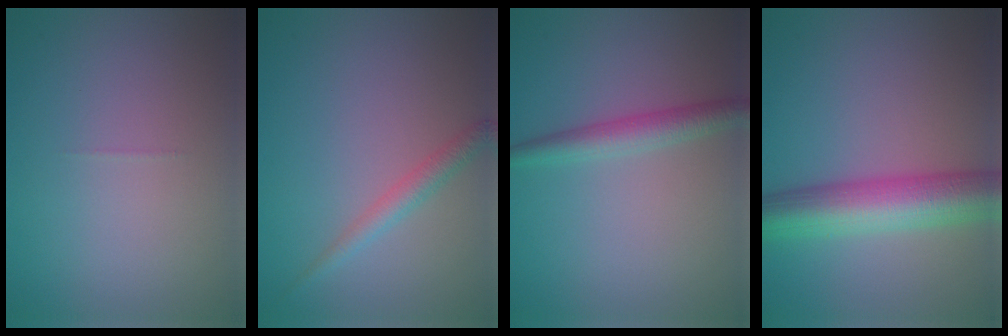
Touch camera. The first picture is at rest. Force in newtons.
{"total": 1.9, "press": 1.9, "slide": 0.1}
{"total": 2.7, "press": 2.7, "slide": 0.0}
{"total": 8.1, "press": 8.1, "slide": 0.3}